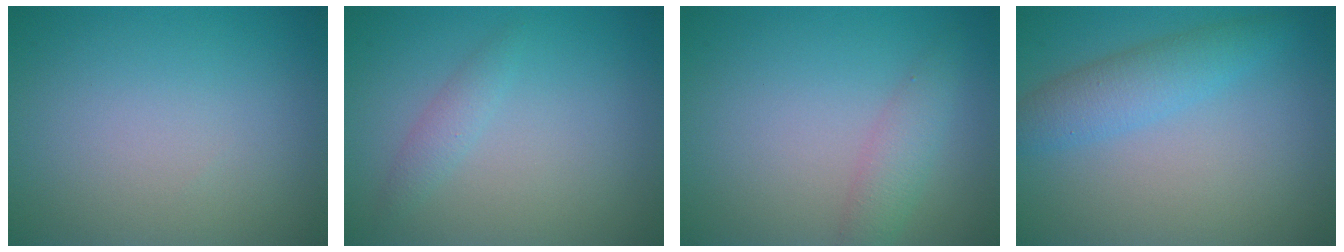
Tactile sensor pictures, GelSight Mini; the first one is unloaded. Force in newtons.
{"total": 1.3, "press": 1.3, "slide": 0.0}
{"total": 2.2, "press": 2.2, "slide": 0.1}
{"total": 3.2, "press": 3.2, "slide": 0.1}